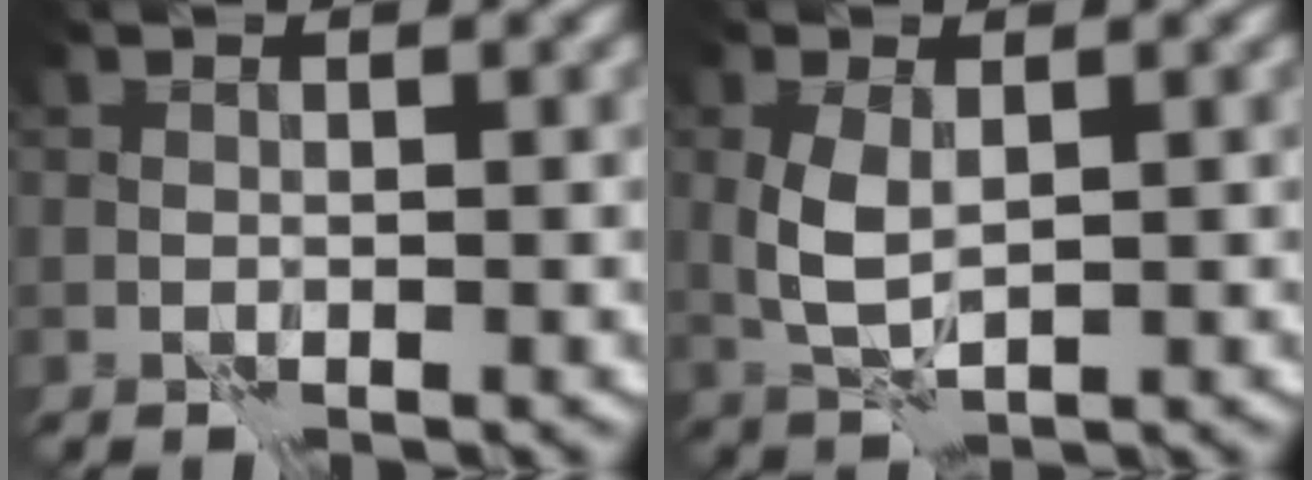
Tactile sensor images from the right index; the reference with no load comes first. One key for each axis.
{"total": 3.1, "fx": 0.7, "fy": 1.5, "fz": 2.6, "tx": -0.064, "ty": 0.002, "tz": 0.019}